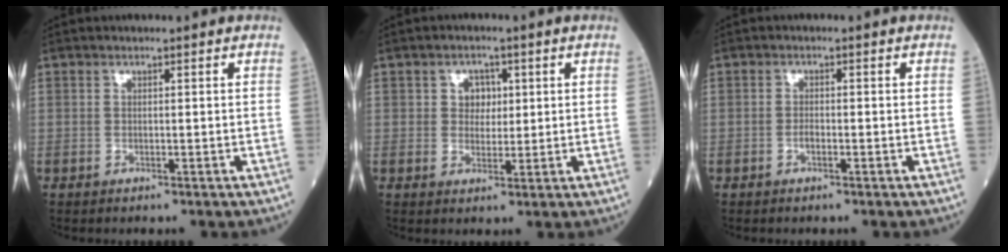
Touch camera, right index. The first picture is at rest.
{"total": 3.2, "force": [0.8, 2.7, 1.7], "torque": [-0.018, 0.005, 0.012]}
{"total": 1.1, "force": [-0.4, 0.4, 0.9], "torque": [-0.017, 0.001, -0.005]}